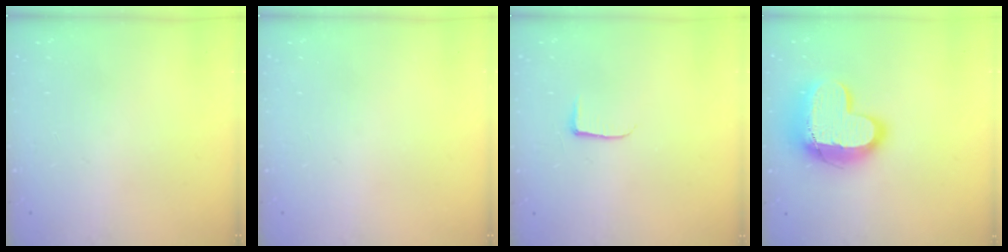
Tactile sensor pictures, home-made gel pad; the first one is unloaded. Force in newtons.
{"total": 0.0}
{"total": 4.0, "press": 4.0, "slide": 0.5}
{"total": 17.4, "press": 17.3, "slide": 1.3}